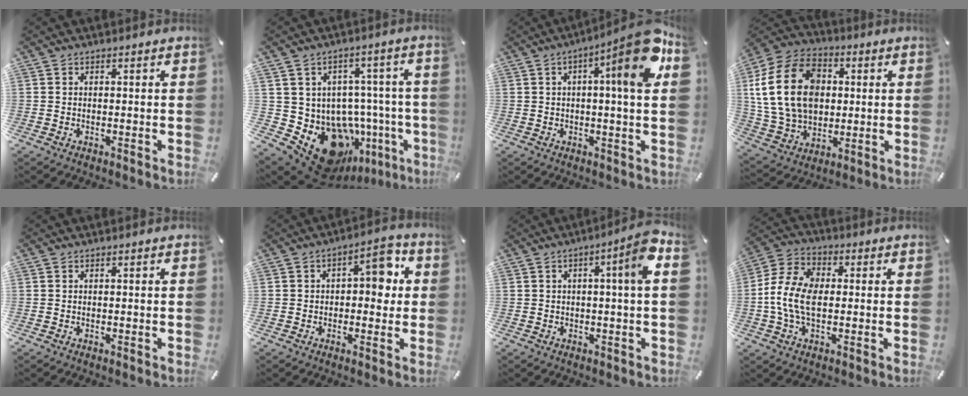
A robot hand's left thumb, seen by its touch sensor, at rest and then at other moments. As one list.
[{"total": 17.5, "force": [-8.9, 11.4, 9.9], "torque": [-0.150, 0.021, -0.125]}, {"total": 15.3, "force": [4.8, 2.8, 14.3], "torque": [-0.191, -0.025, 0.061]}, {"total": 20.5, "force": [2.0, 15.7, 13.1], "torque": [-0.285, 0.010, 0.034]}, {"total": 0.0}, {"total": 8.2, "force": [0.9, 4.7, 6.7], "torque": [-0.078, 0.001, 0.005]}, {"total": 7.3, "force": [1.5, 0.7, 7.1], "torque": [-0.103, -0.008, 0.015]}, {"total": 10.9, "force": [-1.3, 7.1, 8.1], "torque": [-0.178, 0.010, -0.023]}]